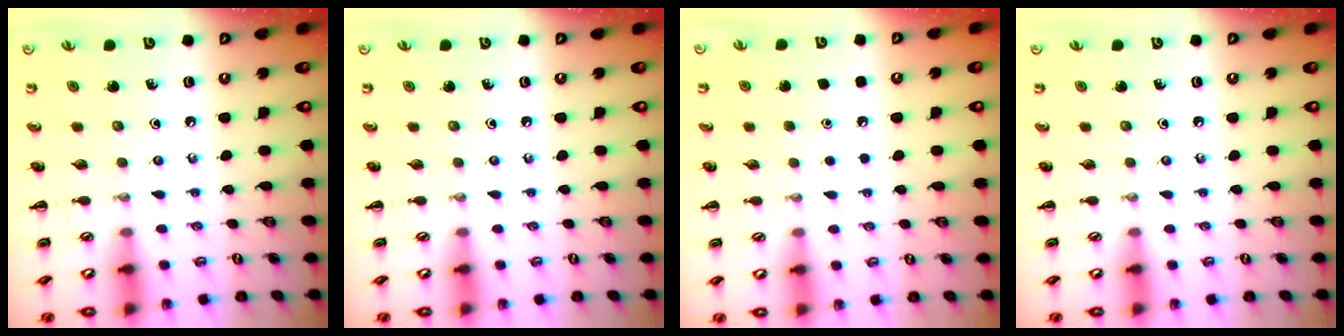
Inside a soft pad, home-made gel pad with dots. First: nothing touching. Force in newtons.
{"total": 0.0}
{"total": 1.8, "press": 1.8, "slide": 0.1}
{"total": 0.0}